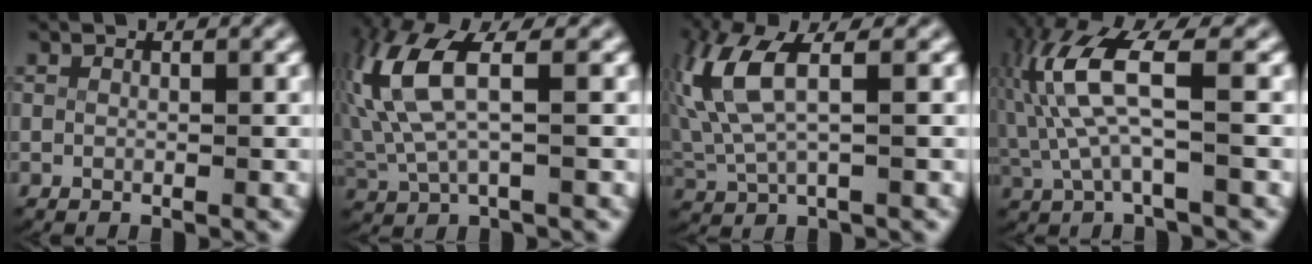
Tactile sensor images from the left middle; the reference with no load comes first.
{"total": 6.8, "force": [1.4, 3.6, 5.6], "torque": [-0.150, -0.001, 0.033]}
{"total": 5.8, "force": [1.4, 2.9, 4.8], "torque": [-0.128, -0.002, 0.034]}
{"total": 6.7, "force": [0.5, 3.0, 6.0], "torque": [-0.136, -0.005, 0.016]}